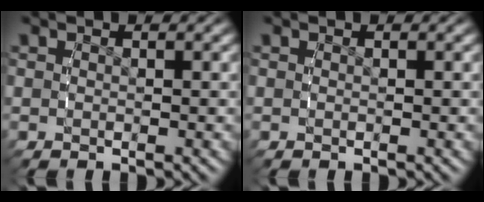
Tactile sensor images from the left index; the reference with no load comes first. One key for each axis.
{"total": 0.0}